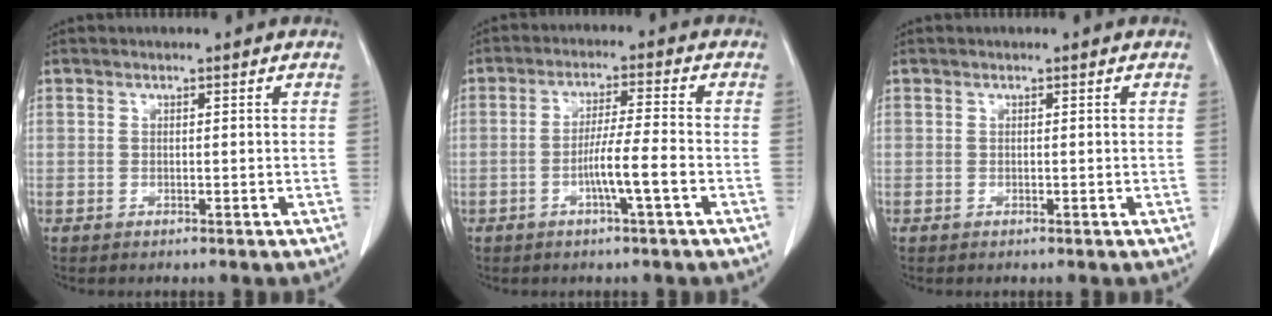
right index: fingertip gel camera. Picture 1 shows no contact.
{"total": 6.0, "force": [-2.1, -0.5, 5.6], "torque": [-0.105, -0.001, -0.039]}
{"total": 0.0}